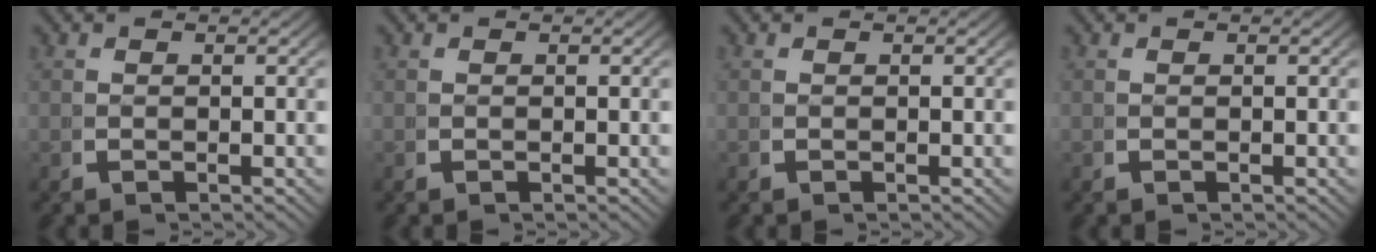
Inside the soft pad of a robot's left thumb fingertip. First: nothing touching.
{"total": 0.0}
{"total": 0.0}
{"total": 0.0}